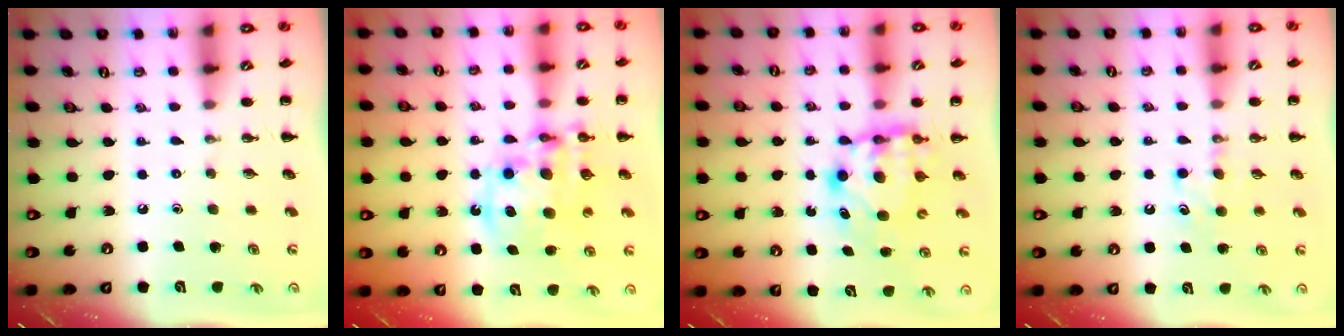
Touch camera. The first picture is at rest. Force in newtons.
{"total": 14.3, "press": 13.8, "slide": 3.4}
{"total": 6.5, "press": 6.4, "slide": 0.8}
{"total": 5.1, "press": 4.9, "slide": 1.6}